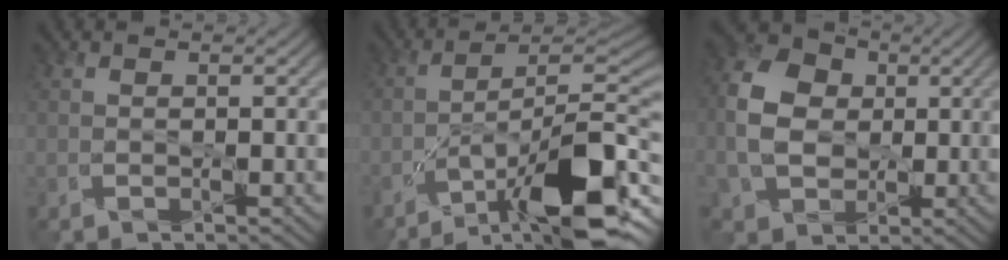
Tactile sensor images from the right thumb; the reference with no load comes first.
{"total": 14.2, "force": [-8.2, 4.5, 10.6], "torque": [-0.172, -0.007, -0.145]}
{"total": 8.6, "force": [0.2, 7.1, 4.9], "torque": [-0.131, 0.002, 0.002]}